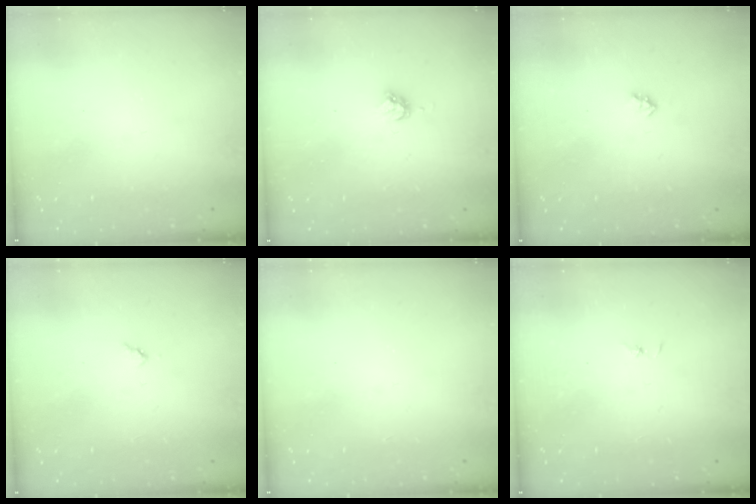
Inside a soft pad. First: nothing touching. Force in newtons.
{"total": 4.3, "press": 4.3, "slide": 0.3}
{"total": 2.0, "press": 2.0, "slide": 0.3}
{"total": 3.0, "press": 3.0, "slide": 0.3}
{"total": 1.1, "press": 1.1, "slide": 0.1}
{"total": 0.7, "press": 0.7, "slide": 0.1}